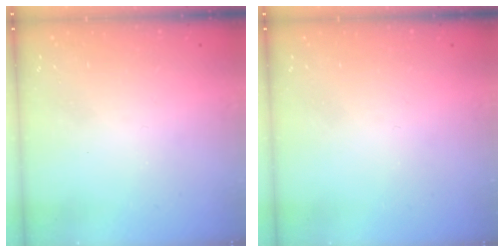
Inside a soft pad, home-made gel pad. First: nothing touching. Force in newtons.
{"total": 0.0}